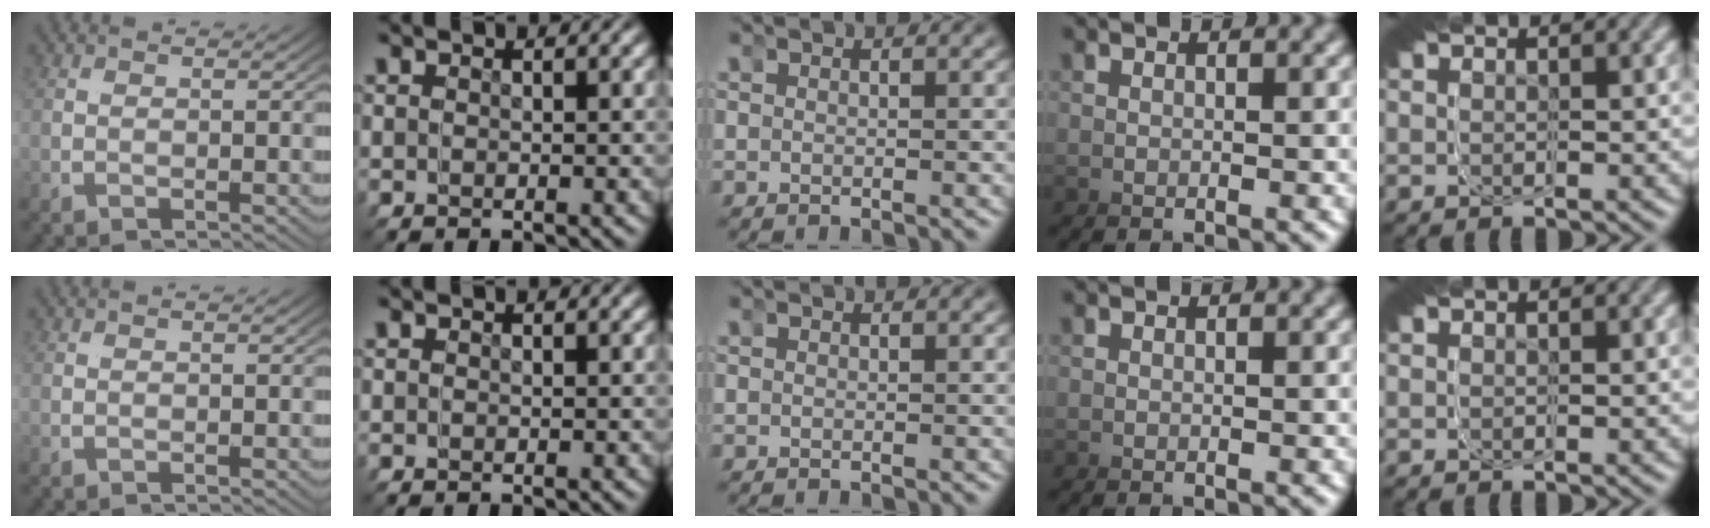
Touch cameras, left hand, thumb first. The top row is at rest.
{}